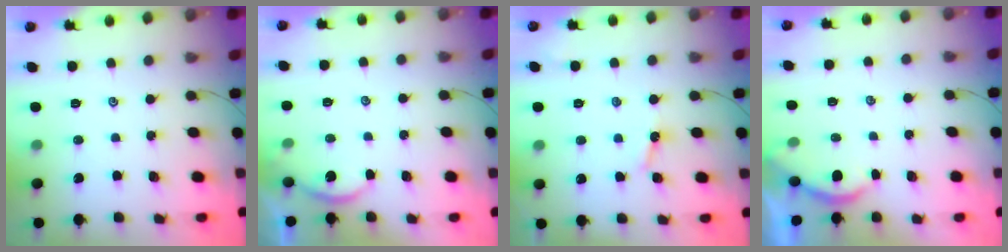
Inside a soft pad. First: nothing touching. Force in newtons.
{"total": 3.3, "press": 3.3, "slide": 0.2}
{"total": 3.4, "press": 3.4, "slide": 0.3}
{"total": 2.0, "press": 2.0, "slide": 0.1}